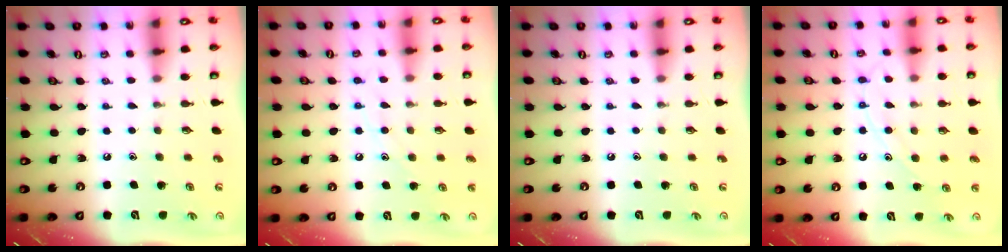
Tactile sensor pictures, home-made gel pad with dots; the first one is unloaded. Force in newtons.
{"total": 7.9, "press": 7.9, "slide": 0.6}
{"total": 0.0}
{"total": 8.7, "press": 8.7, "slide": 0.6}